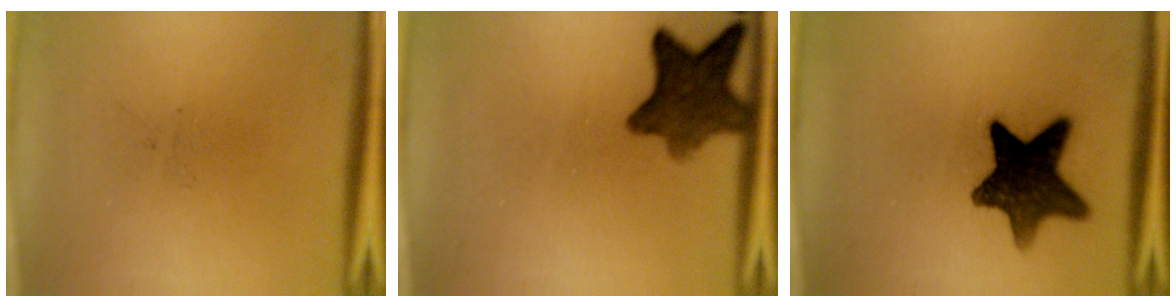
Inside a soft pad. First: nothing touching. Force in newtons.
{"total": 9.1}
{"total": 12.6}